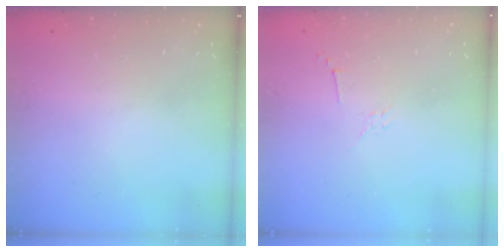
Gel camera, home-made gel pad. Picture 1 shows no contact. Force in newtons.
{"total": 3.5, "press": 3.5, "slide": 0.8}